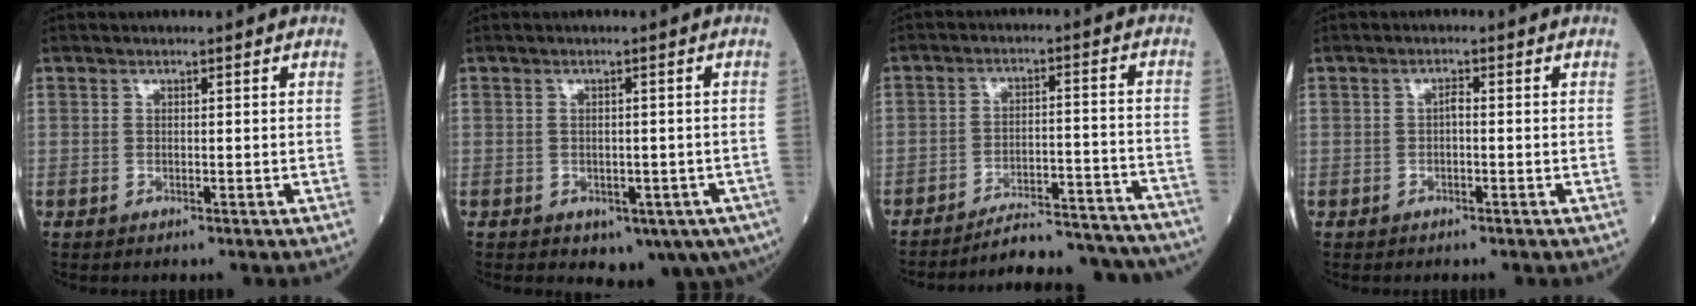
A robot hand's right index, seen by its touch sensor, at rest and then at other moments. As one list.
[{"total": 7.5, "force": [-4.2, 4.2, 4.5], "torque": [-0.030, 0.002, -0.051]}, {"total": 19.8, "force": [-19.2, 1.6, 4.5], "torque": [-0.040, 0.009, -0.250]}, {"total": 1.0, "force": [-0.1, 0.3, 0.9], "torque": [-0.016, 0.003, -0.004]}]